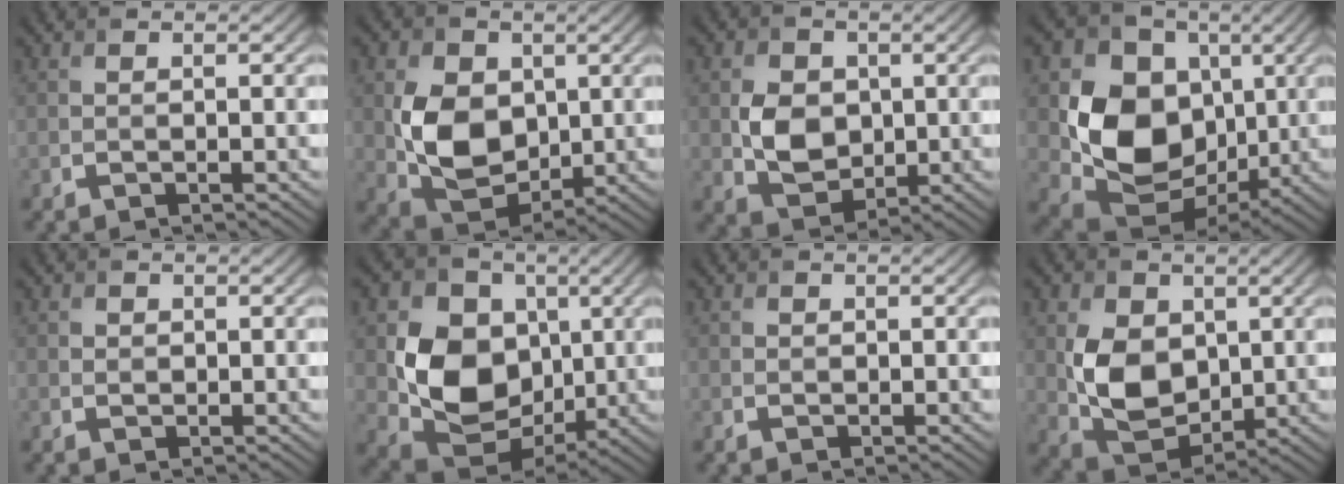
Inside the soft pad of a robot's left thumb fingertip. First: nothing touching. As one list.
[{"total": 9.5, "force": [0.2, 7.1, 6.3], "torque": [-0.132, -0.016, 0.000]}, {"total": 6.0, "force": [-0.4, 4.8, 3.6], "torque": [-0.067, -0.009, -0.009]}, {"total": 12.7, "force": [-0.2, 10.2, 7.6], "torque": [-0.148, -0.029, -0.010]}, {"total": 0.5, "force": [-0.4, 0.4, -0.1], "torque": [0.005, -0.008, -0.009]}, {"total": 11.6, "force": [-0.3, 9.2, 7.0], "torque": [-0.139, -0.025, -0.009]}, {"total": 0.5, "force": [-0.4, 0.1, -0.3], "torque": [0.009, -0.009, -0.010]}, {"total": 8.5, "force": [0.5, 6.2, 5.8], "torque": [-0.128, -0.016, 0.007]}]